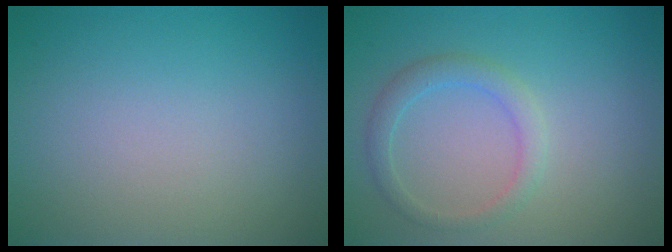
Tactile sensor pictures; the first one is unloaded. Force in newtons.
{"total": 2.2, "press": 2.2, "slide": 0.1}